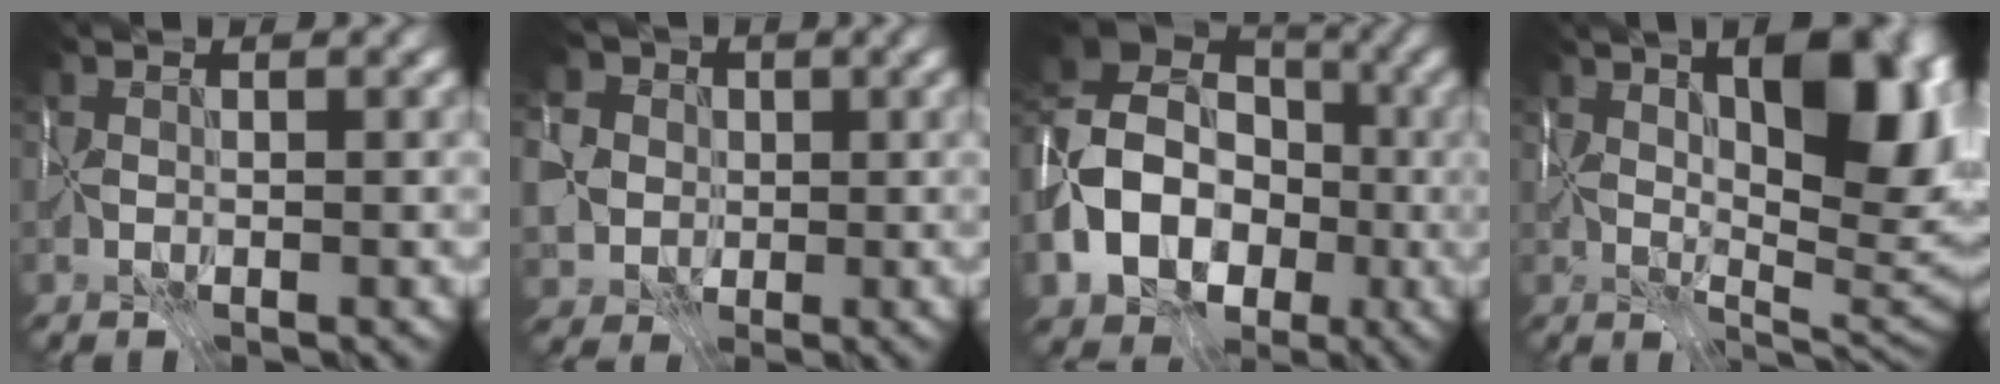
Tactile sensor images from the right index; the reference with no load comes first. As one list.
[{"total": 7.5, "force": [0.4, 6.8, 3.1], "torque": [-0.078, 0.019, -0.018]}, {"total": 12.6, "force": [-3.4, 9.8, 7.2], "torque": [-0.152, -0.011, -0.071]}, {"total": 13.7, "force": [4.5, 5.8, 11.5], "torque": [-0.138, 0.017, 0.062]}]